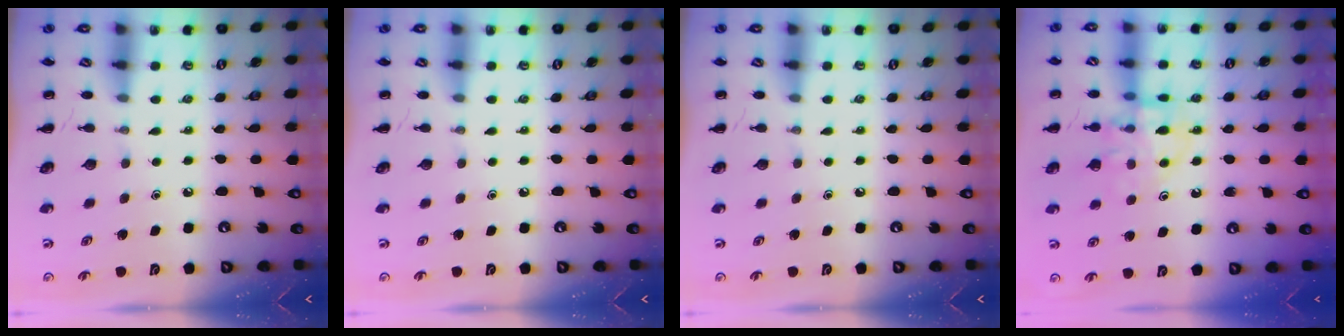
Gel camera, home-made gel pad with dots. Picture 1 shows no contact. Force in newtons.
{"total": 0.0}
{"total": 0.0}
{"total": 12.7, "press": 12.6, "slide": 1.4}